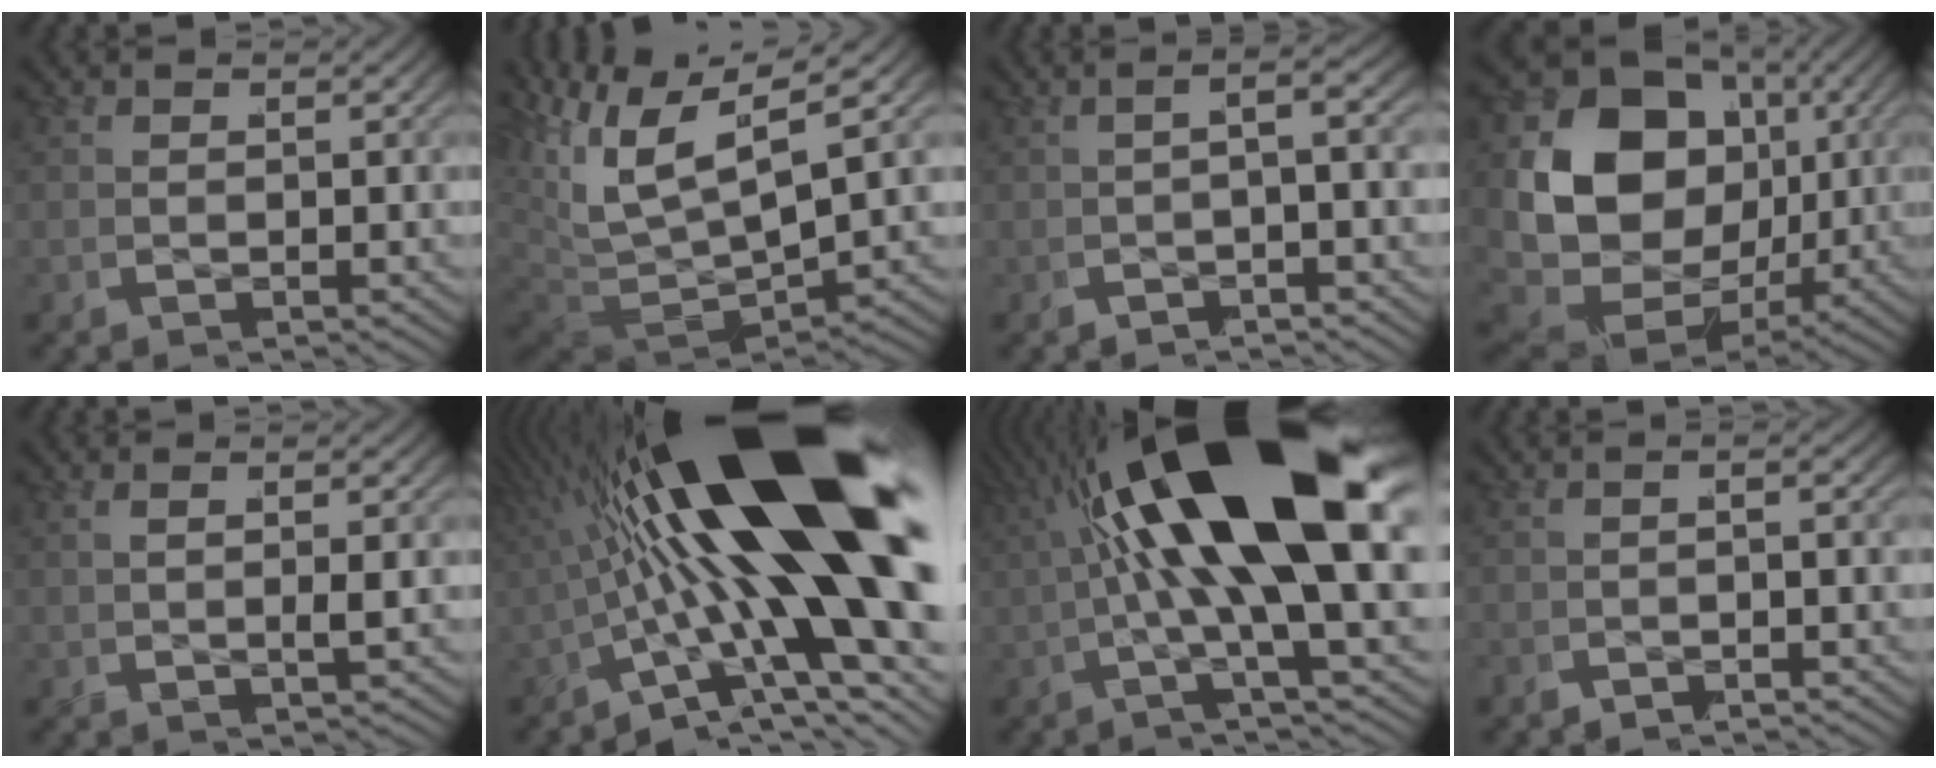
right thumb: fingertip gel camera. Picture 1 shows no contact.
{"total": 10.0, "force": [-0.9, 5.7, 8.1], "torque": [-0.192, -0.051, 0.003]}
{"total": 1.2, "force": [-0.5, -0.6, 0.9], "torque": [-0.030, 0.014, -0.012]}
{"total": 20.6, "force": [0.1, 15.1, 14.0], "torque": [-0.330, -0.045, 0.018]}
{"total": 1.1, "force": [0.4, -0.4, 0.9], "torque": [-0.023, 0.003, 0.011]}
{"total": 22.5, "force": [2.6, 8.7, 20.6], "torque": [-0.340, 0.016, 0.034]}
{"total": 19.8, "force": [2.3, 7.1, 18.4], "torque": [-0.311, 0.016, 0.033]}
{"total": 1.3, "force": [-1.3, 0.0, -0.1], "torque": [-0.009, 0.000, -0.028]}